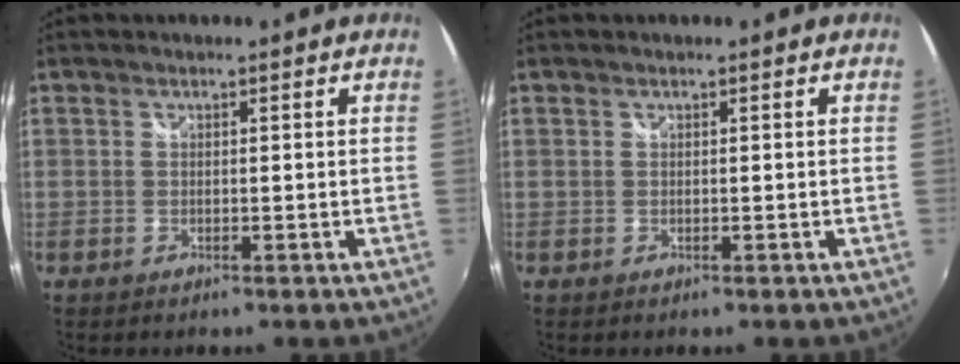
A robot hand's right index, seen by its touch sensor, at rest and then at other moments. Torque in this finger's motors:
{"motor_torque": [0.51, 0.17, 0.13, 0.01]}